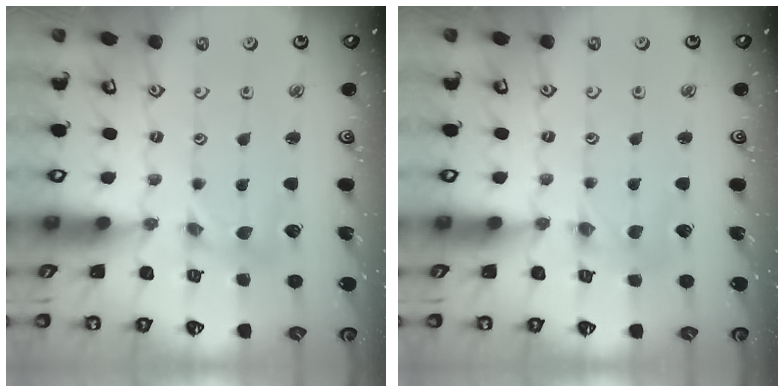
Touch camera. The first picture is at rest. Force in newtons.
{"total": 1.2, "press": 1.2, "slide": 0.2}